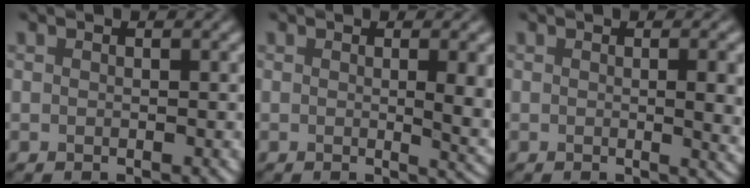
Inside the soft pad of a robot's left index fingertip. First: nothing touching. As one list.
[{"total": 5.3, "force": [0.2, 1.6, 5.1], "torque": [-0.055, -0.006, 0.005]}, {"total": 4.8, "force": [0.2, 1.5, 4.6], "torque": [-0.044, -0.001, 0.006]}]